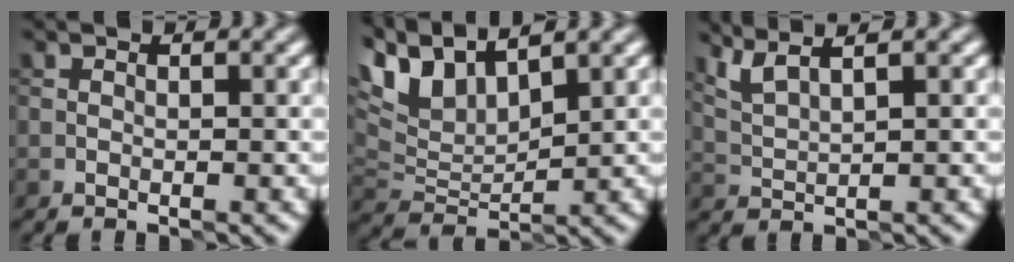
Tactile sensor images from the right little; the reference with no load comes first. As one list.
[{"total": 6.6, "force": [4.6, 2.5, 4.0], "torque": [-0.093, 0.014, 0.087]}, {"total": 3.1, "force": [2.3, 0.4, 2.0], "torque": [-0.050, 0.012, 0.056]}]